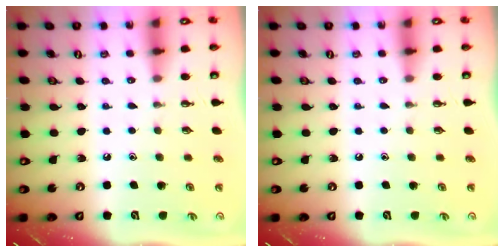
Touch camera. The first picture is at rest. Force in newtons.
{"total": 0.0}